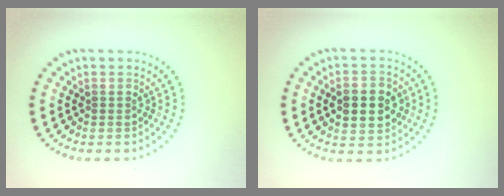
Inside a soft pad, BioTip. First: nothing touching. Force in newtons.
{"total": 4.8, "press": 4.7, "slide": 0.3}